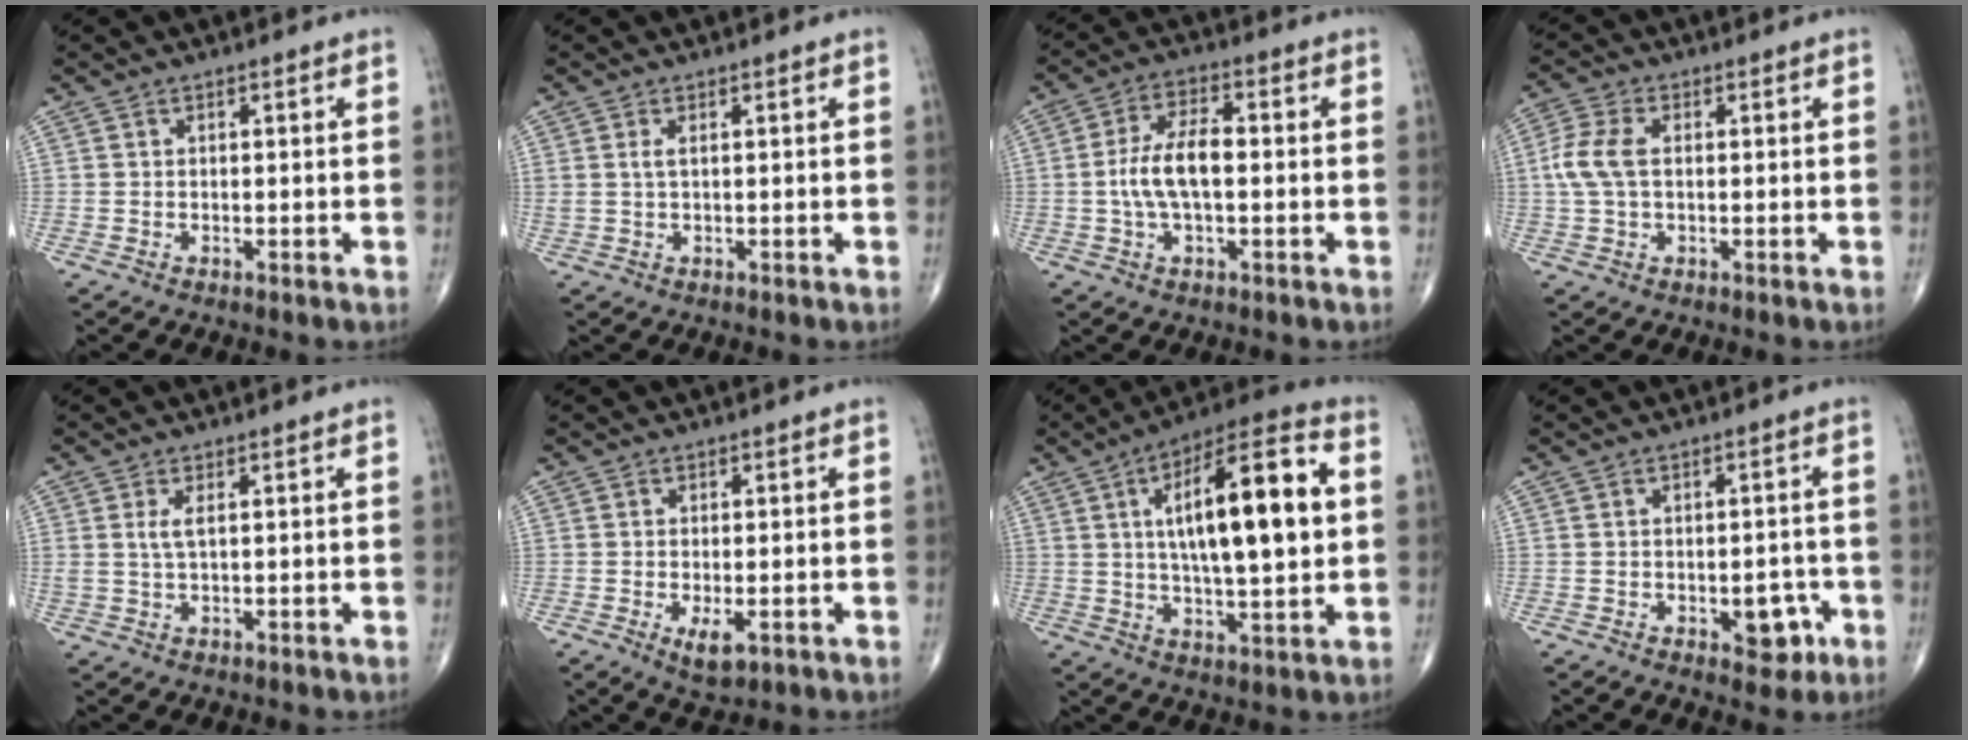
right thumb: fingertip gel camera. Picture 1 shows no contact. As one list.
[{"total": 1.6, "force": [0.6, 0.6, 1.3], "torque": [-0.032, 0.006, 0.016]}, {"total": 8.7, "force": [-0.5, 3.9, 7.8], "torque": [-0.157, 0.020, -0.013]}, {"total": 6.5, "force": [0.5, 3.9, 5.2], "torque": [-0.130, 0.014, 0.006]}, {"total": 2.3, "force": [0.8, 0.7, 2.0], "torque": [-0.048, 0.002, 0.022]}, {"total": 3.8, "force": [-1.3, 1.7, 3.1], "torque": [-0.050, -0.008, -0.015]}, {"total": 20.6, "force": [3.4, 6.3, 19.3], "torque": [-0.299, 0.017, 0.050]}, {"total": 5.2, "force": [-2.0, 3.0, 3.7], "torque": [-0.020, 0.011, -0.020]}]